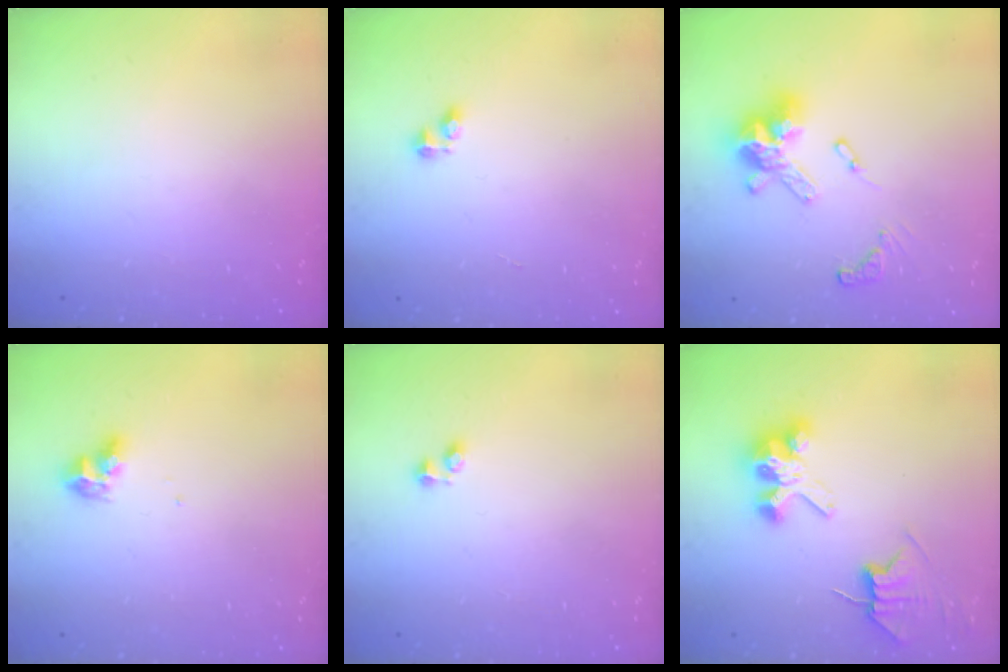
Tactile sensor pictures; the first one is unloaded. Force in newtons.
{"total": 2.5, "press": 2.5, "slide": 0.3}
{"total": 13.7, "press": 13.6, "slide": 1.8}
{"total": 8.1, "press": 8.1, "slide": 0.8}
{"total": 1.9, "press": 1.9, "slide": 0.5}
{"total": 7.6, "press": 7.6, "slide": 0.8}